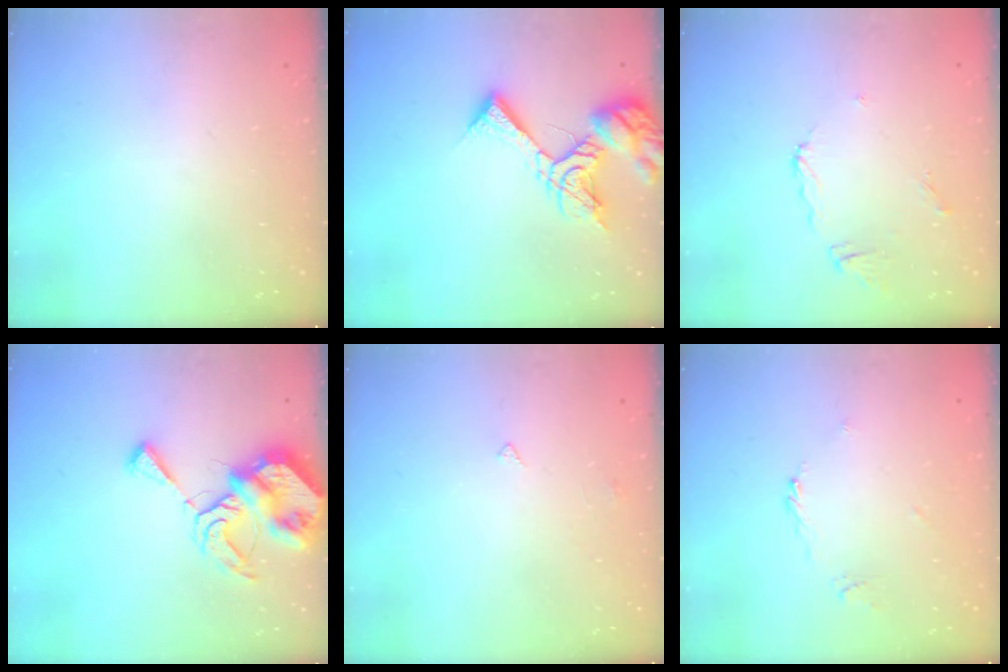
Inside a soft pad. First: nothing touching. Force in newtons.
{"total": 11.8, "press": 11.6, "slide": 1.6}
{"total": 6.8, "press": 6.7, "slide": 0.5}
{"total": 9.3, "press": 9.2, "slide": 1.2}
{"total": 2.5, "press": 2.5, "slide": 0.3}
{"total": 3.7, "press": 3.6, "slide": 0.8}